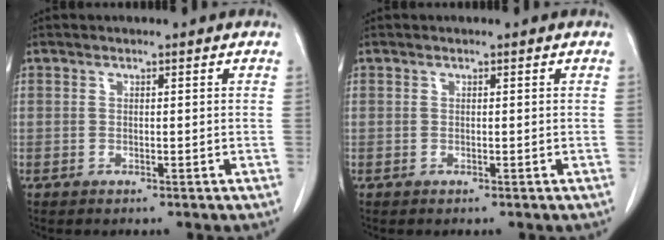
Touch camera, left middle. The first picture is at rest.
{"total": 0.0}